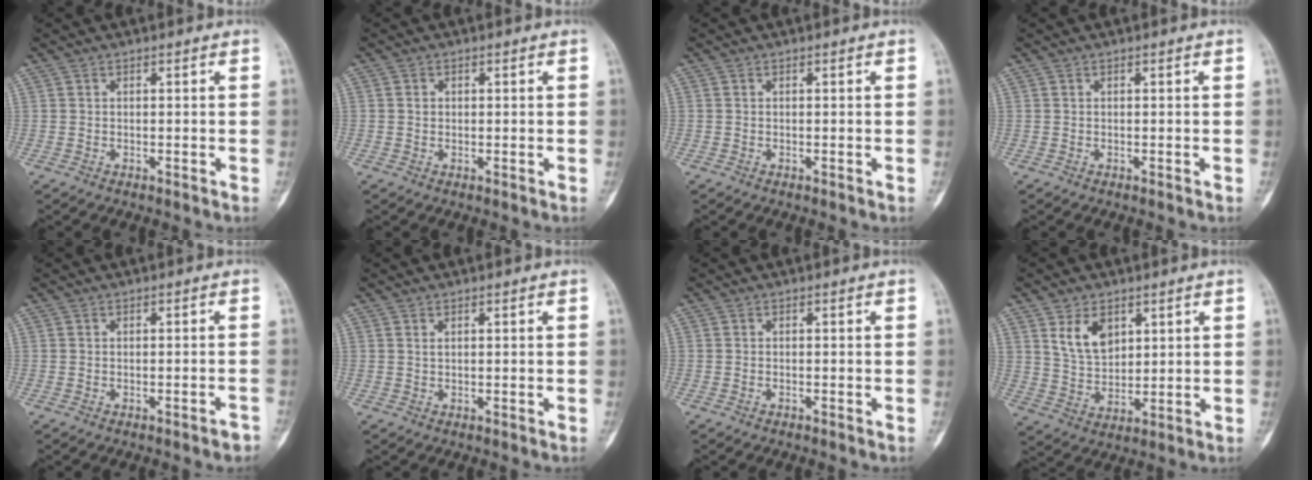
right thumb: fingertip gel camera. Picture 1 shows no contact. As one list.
[{"total": 1.3, "force": [0.2, 1.1, 0.5], "torque": [-0.007, 0.002, 0.005]}, {"total": 0.0}, {"total": 0.0}, {"total": 1.5, "force": [-1.2, 0.2, 0.9], "torque": [-0.012, 0.009, -0.014]}, {"total": 0.7, "force": [0.4, 0.4, 0.5], "torque": [-0.010, 0.003, 0.010]}, {"total": 0.0}, {"total": 8.1, "force": [3.8, 5.3, 4.9], "torque": [-0.067, -0.024, 0.081]}]